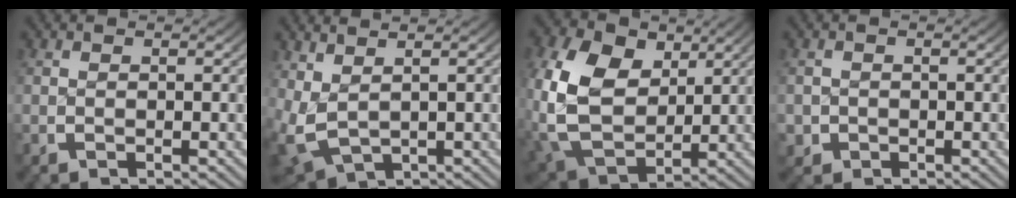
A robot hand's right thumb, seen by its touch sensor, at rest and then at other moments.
{"total": 5.0, "force": [0.2, 3.7, 3.3], "torque": [-0.094, -0.035, 0.029]}
{"total": 11.2, "force": [1.0, 8.2, 7.6], "torque": [-0.193, -0.045, 0.037]}
{"total": 2.2, "force": [-0.9, 2.0, 0.3], "torque": [-0.012, -0.014, -0.010]}